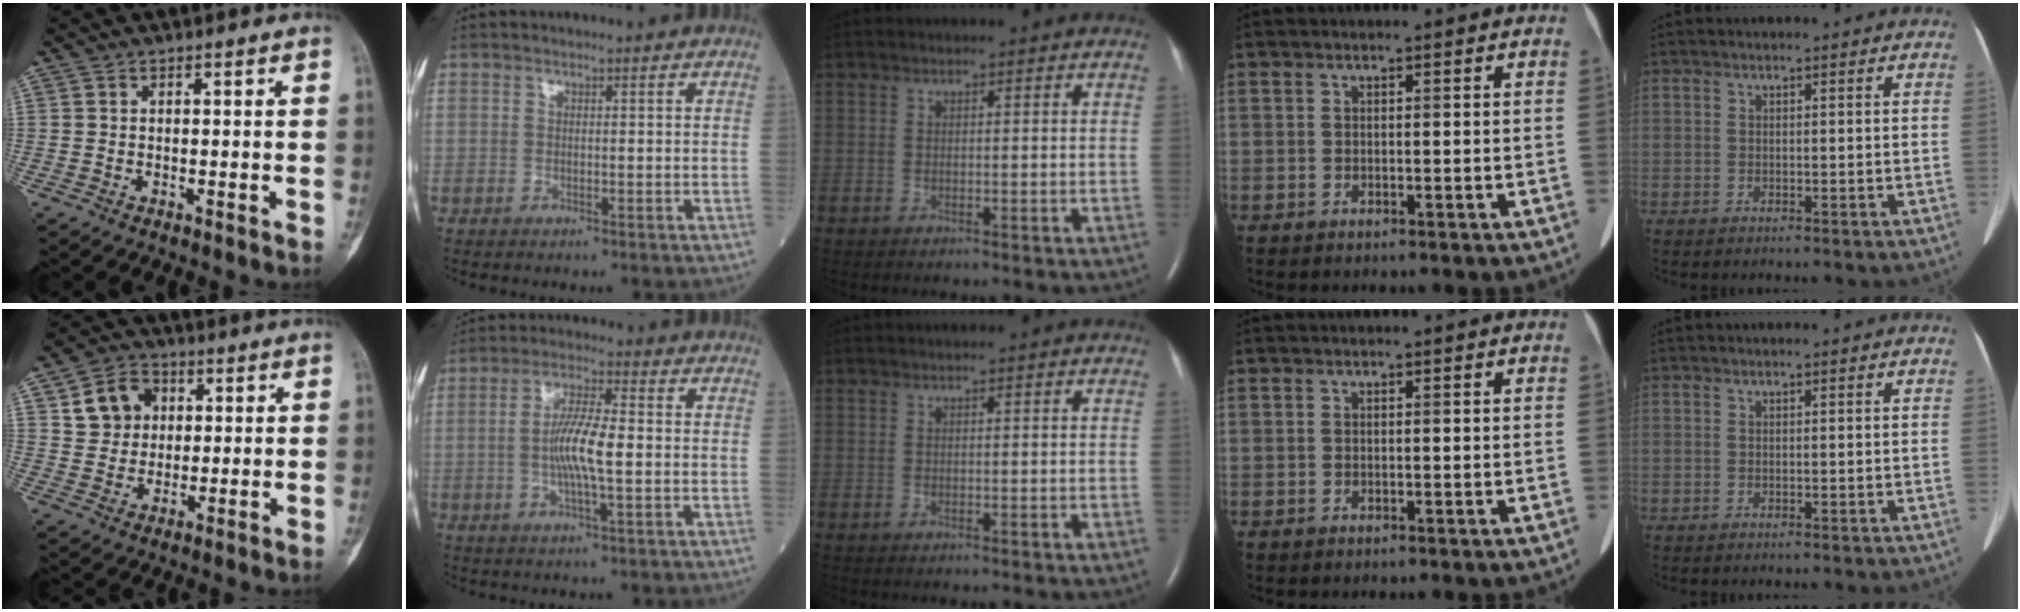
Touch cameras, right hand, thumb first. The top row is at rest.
{"thumb": {"total": 8.4, "force": [2.4, 7.1, 3.6], "torque": [-0.029, -0.002, 0.041]}, "index": {"total": 7.8, "force": [-0.6, 1.1, 7.7], "torque": [-0.149, 0.001, -0.017]}}